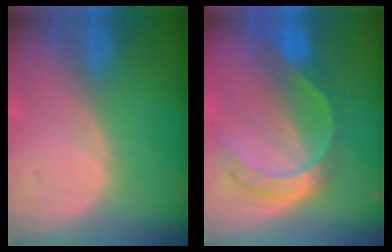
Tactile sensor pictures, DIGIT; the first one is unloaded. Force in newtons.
{"total": 7.7, "press": 6.4, "slide": 4.4}